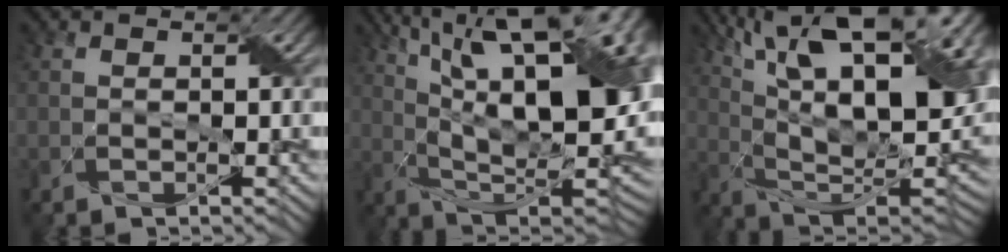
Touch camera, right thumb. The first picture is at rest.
{"total": 21.6, "force": [7.5, 8.9, 18.2], "torque": [-0.269, 0.049, 0.121]}
{"total": 22.1, "force": [9.6, 9.3, 17.5], "torque": [-0.285, 0.064, 0.159]}